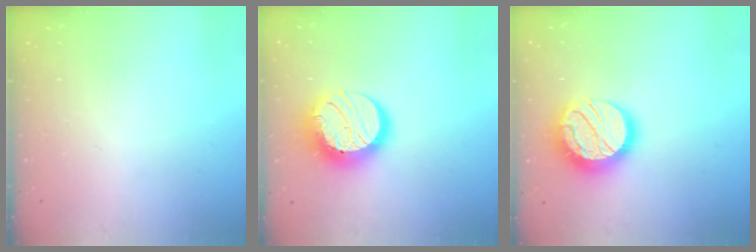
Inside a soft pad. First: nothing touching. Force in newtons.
{"total": 15.8, "press": 15.7, "slide": 1.2}
{"total": 20.0, "press": 20.0, "slide": 1.3}